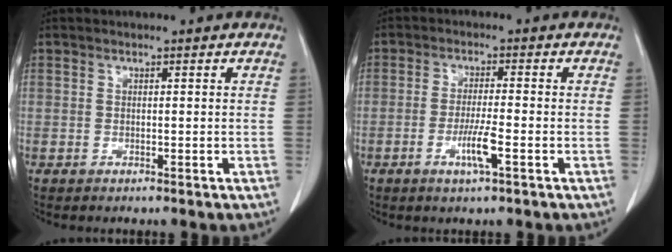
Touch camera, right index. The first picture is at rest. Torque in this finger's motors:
{"motor_torque": [1.14, -0.19, 0.30, 0.08]}